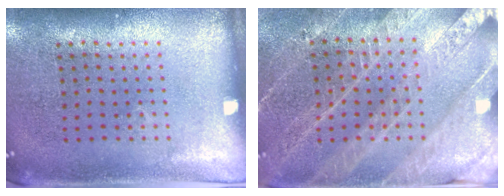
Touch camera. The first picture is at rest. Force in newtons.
{"total": 3.5, "press": 3.3, "slide": 1.1}